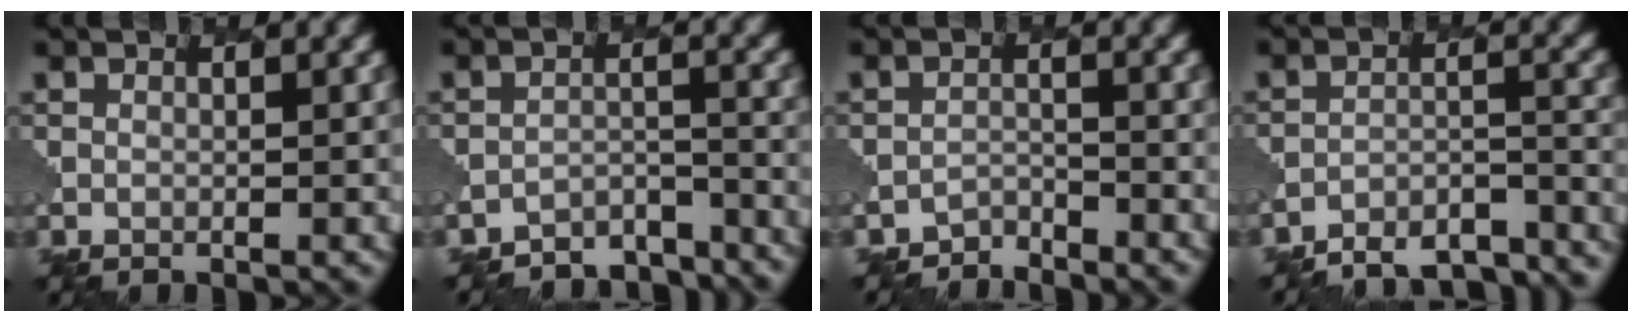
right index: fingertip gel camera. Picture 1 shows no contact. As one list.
[{"total": 5.8, "force": [-5.6, 1.5, 0.8], "torque": [-0.008, -0.009, -0.079]}, {"total": 1.9, "force": [-1.8, 0.3, -0.5], "torque": [0.009, 0.002, -0.038]}, {"total": 11.1, "force": [-10.6, 2.8, 1.8], "torque": [-0.018, 0.000, -0.123]}]